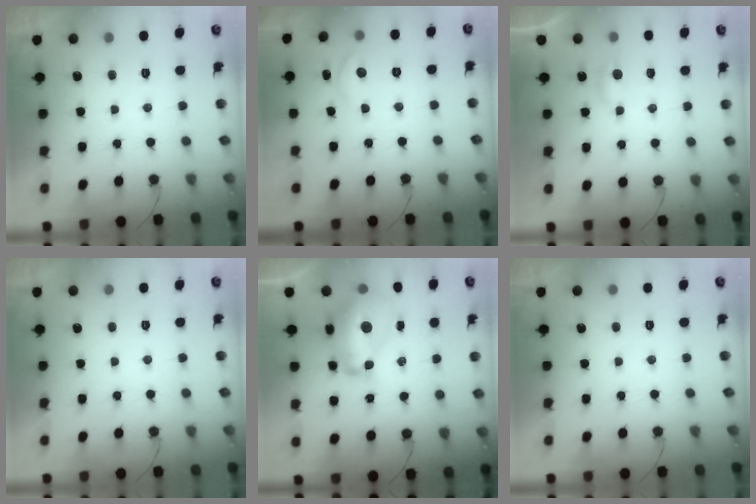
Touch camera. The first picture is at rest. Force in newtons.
{"total": 6.6, "press": 6.5, "slide": 0.7}
{"total": 2.8, "press": 2.8, "slide": 0.3}
{"total": 0.0}
{"total": 14.3, "press": 14.2, "slide": 1.5}
{"total": 0.0}